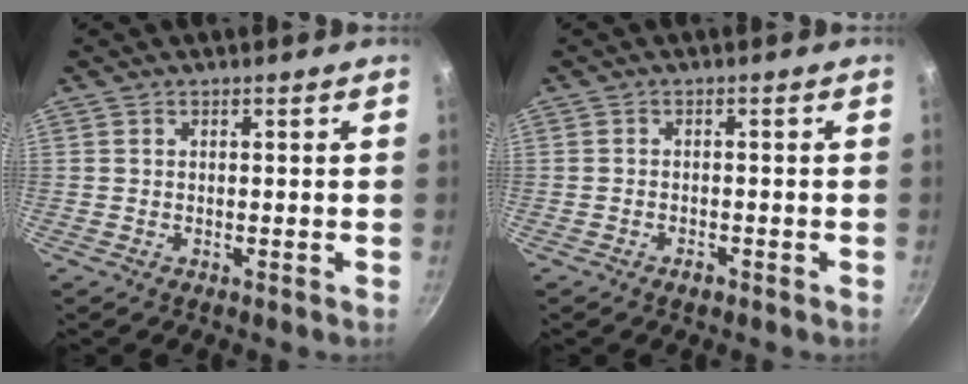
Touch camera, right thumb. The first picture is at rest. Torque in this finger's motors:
{"motor_torque": [-0.14, 0.20, -0.25, 0.08, 0.02]}